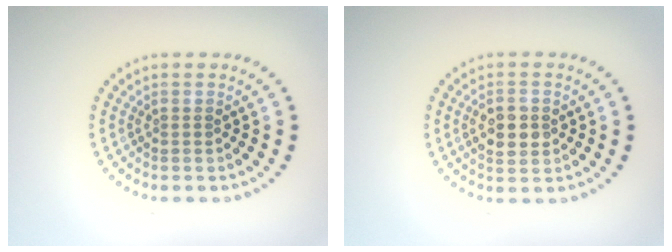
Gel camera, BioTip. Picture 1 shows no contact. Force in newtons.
{"total": 2.6, "press": 2.6, "slide": 0.2}